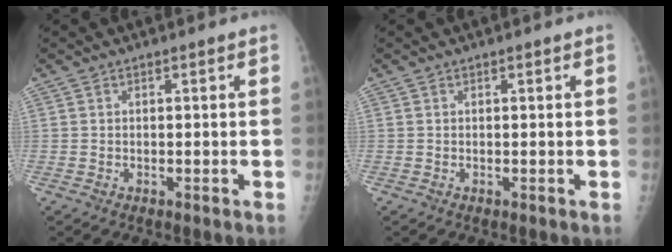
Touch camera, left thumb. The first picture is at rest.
{"total": 0.0}